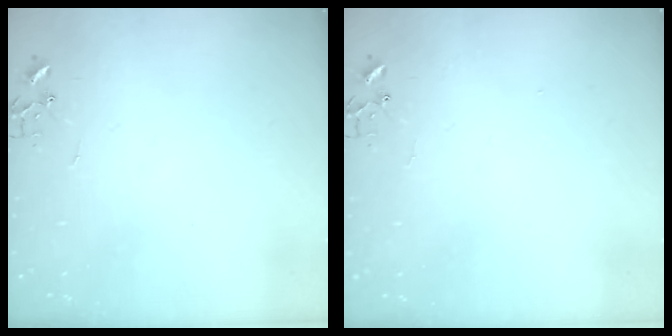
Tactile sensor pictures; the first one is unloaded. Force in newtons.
{"total": 1.1, "press": 1.1, "slide": 0.1}